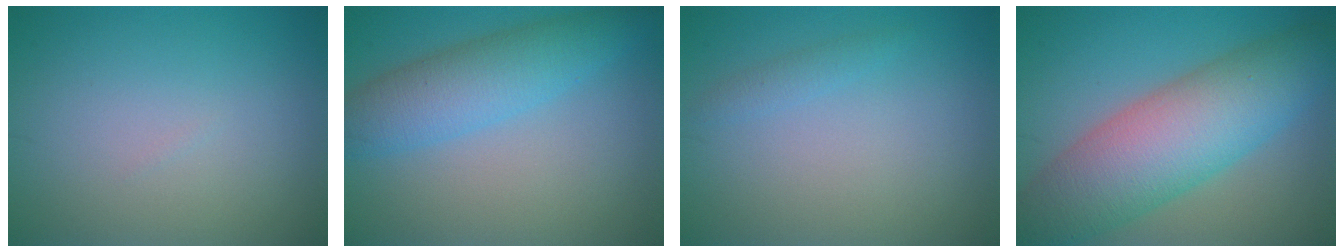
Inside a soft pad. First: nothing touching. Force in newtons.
{"total": 5.3, "press": 5.3, "slide": 0.1}
{"total": 1.0, "press": 1.0, "slide": 0.1}
{"total": 10.2, "press": 10.2, "slide": 0.3}